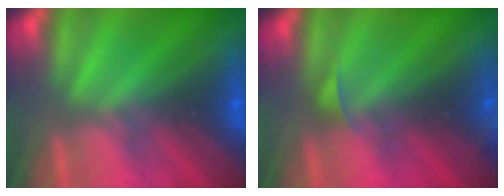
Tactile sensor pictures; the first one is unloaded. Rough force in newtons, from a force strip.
{"total": 2.5}